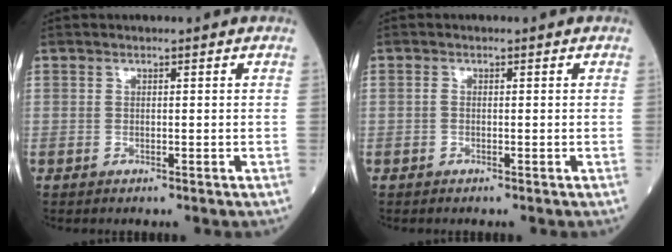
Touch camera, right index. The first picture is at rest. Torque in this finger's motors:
{"motor_torque": [0.04, -0.04, 0.05, 0.02]}